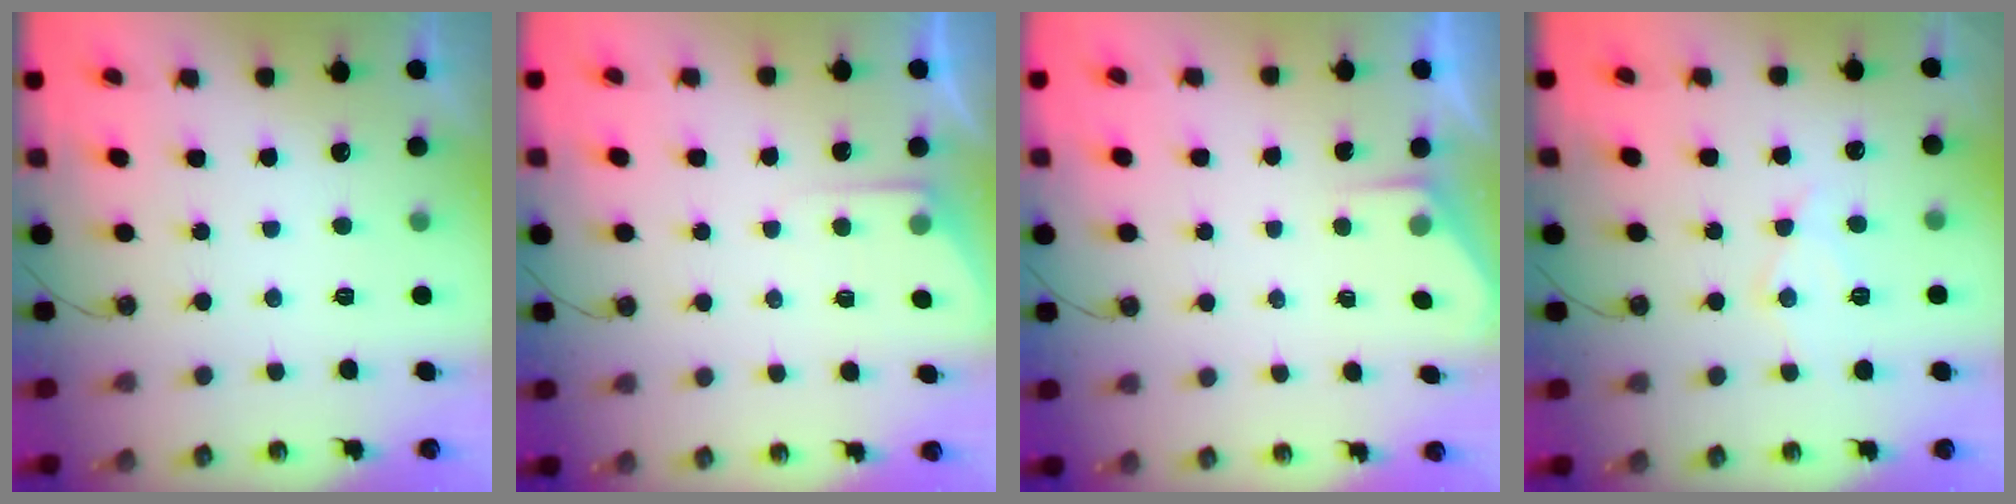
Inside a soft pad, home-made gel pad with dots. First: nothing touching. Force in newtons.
{"total": 3.8, "press": 3.7, "slide": 0.6}
{"total": 2.2, "press": 2.2, "slide": 0.3}
{"total": 10.0, "press": 9.9, "slide": 0.9}